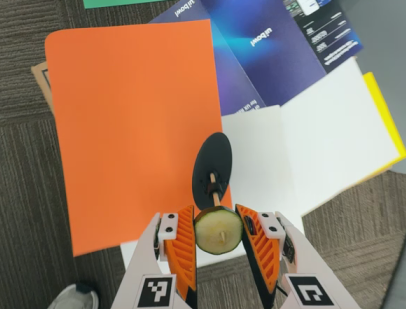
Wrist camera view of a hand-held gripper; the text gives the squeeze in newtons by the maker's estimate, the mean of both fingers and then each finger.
{"total": 10.8, "left": 11.1, "right": 10.6}